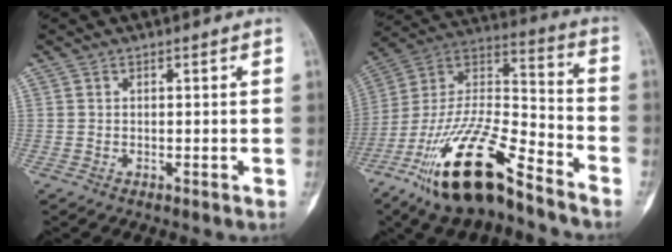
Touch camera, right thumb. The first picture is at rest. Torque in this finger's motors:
{"motor_torque": [1.58, -0.16, 1.64, -1.13, 0.62]}